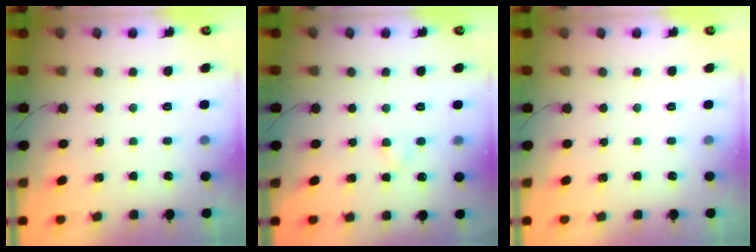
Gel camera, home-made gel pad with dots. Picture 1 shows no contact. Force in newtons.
{"total": 2.9, "press": 2.7, "slide": 1.1}
{"total": 0.0}